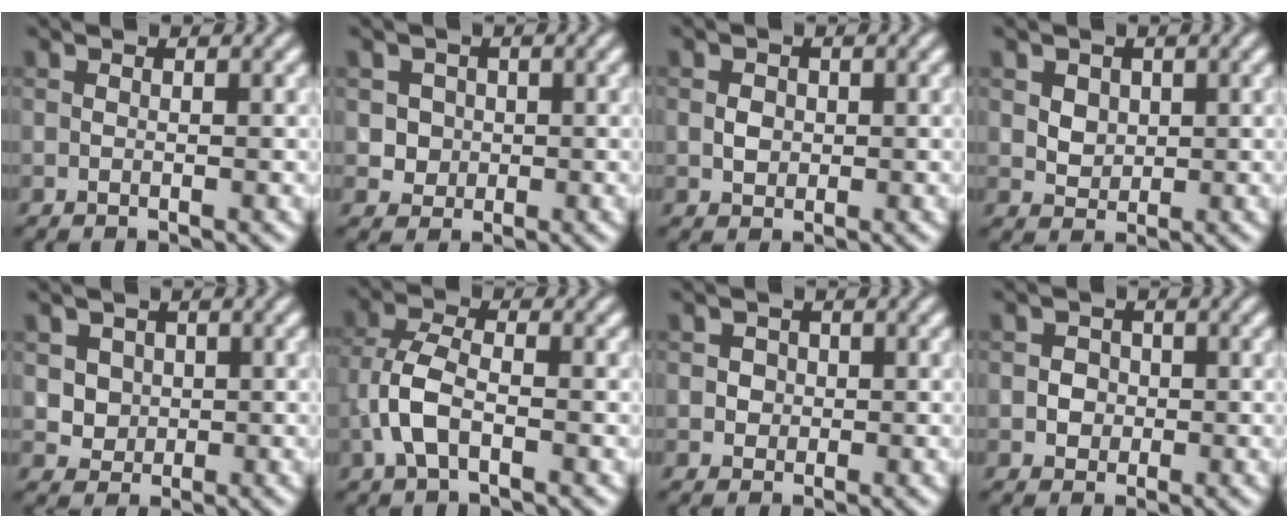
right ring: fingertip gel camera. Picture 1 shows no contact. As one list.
[{"total": 2.5, "force": [0.5, 2.3, 0.8], "torque": [-0.003, 0.004, 0.018]}, {"total": 1.4, "force": [0.0, 1.2, 0.7], "torque": [-0.014, -0.002, -0.002]}, {"total": 2.9, "force": [1.1, 2.2, 1.5], "torque": [-0.035, 0.007, 0.029]}, {"total": 3.1, "force": [1.0, 2.7, 1.2], "torque": [-0.022, 0.002, 0.027]}, {"total": 3.8, "force": [-1.3, 1.8, 3.1], "torque": [-0.074, 0.006, -0.035]}, {"total": 1.6, "force": [0.4, 1.5, 0.6], "torque": [0.001, 0.004, 0.010]}, {"total": 1.7, "force": [-0.1, 1.6, 0.6], "torque": [0.007, 0.002, -0.008]}]